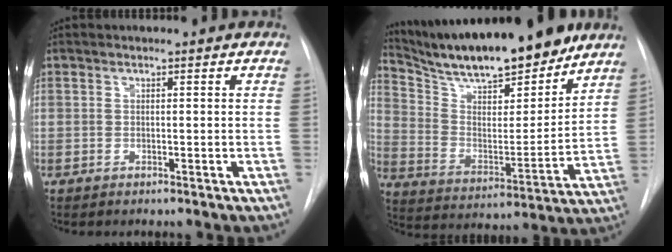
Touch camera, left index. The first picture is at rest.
{"total": 21.0, "force": [18.0, 3.5, 10.2], "torque": [-0.175, -0.009, 0.292]}